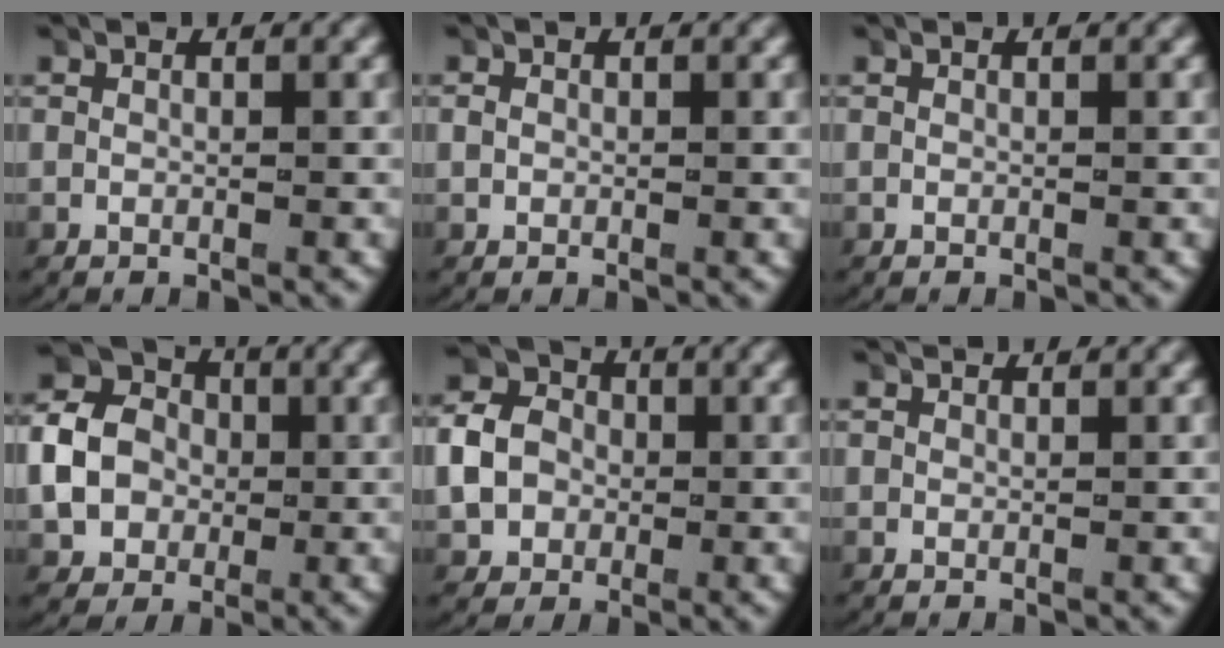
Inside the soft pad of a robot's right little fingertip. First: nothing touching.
{"total": 0.6, "force": [0.0, 0.5, 0.3], "torque": [-0.012, -0.001, 0.002]}
{"total": 0.0}
{"total": 7.2, "force": [0.3, 6.2, 3.7], "torque": [-0.074, -0.003, 0.002]}
{"total": 5.1, "force": [-0.1, 4.5, 2.5], "torque": [-0.054, -0.004, -0.002]}
{"total": 1.0, "force": [1.0, -0.1, 0.0], "torque": [0.004, 0.002, 0.018]}